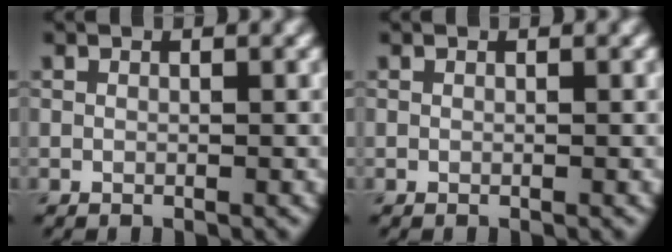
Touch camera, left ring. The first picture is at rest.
{"total": 0.0}